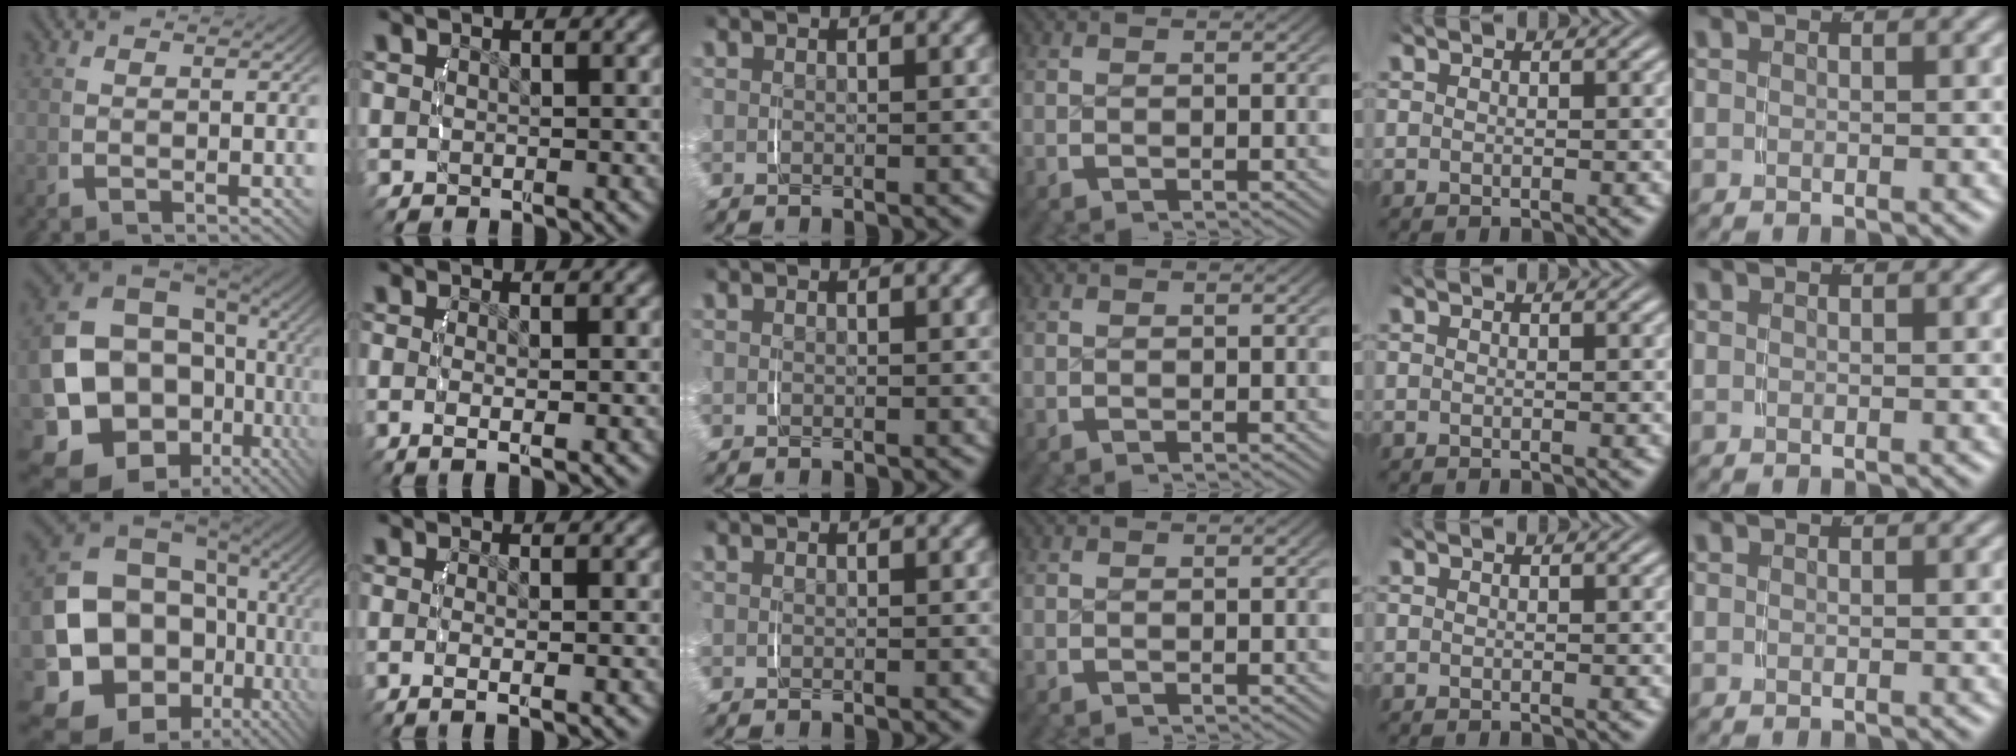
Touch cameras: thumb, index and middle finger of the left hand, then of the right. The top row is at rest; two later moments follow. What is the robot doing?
{"motion": "lift_and_place", "object": "napkin"}